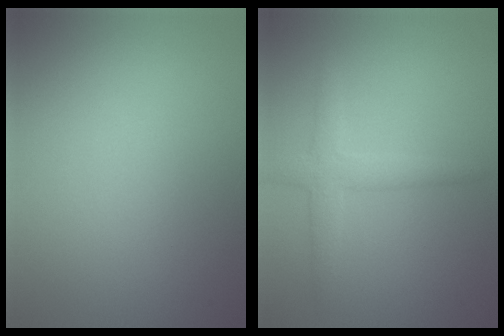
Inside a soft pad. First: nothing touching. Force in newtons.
{"total": 2.6, "press": 2.6, "slide": 0.0}